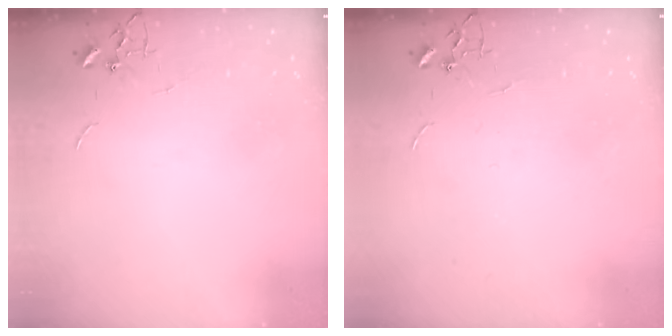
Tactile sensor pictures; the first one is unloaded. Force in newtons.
{"total": 0.0}